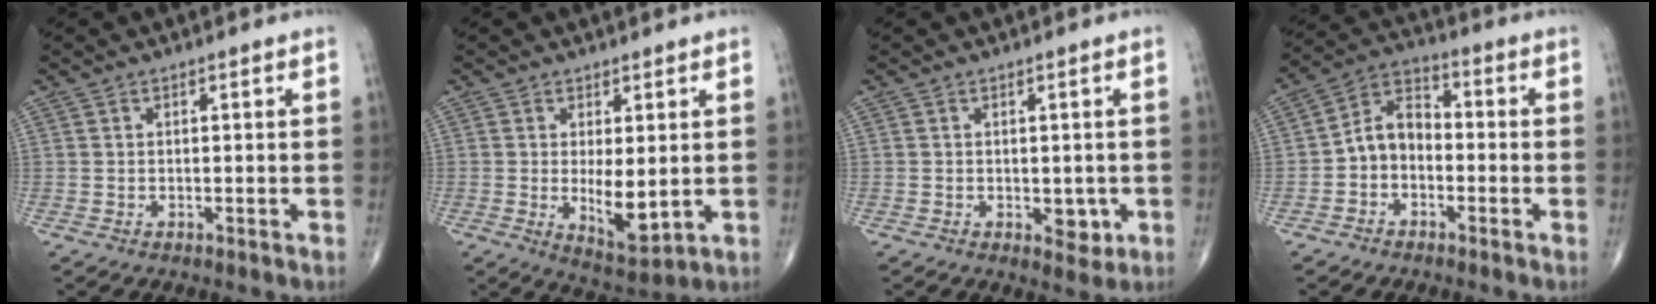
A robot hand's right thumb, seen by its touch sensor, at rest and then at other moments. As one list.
[{"total": 7.4, "force": [-0.3, 3.1, 6.8], "torque": [-0.094, -0.021, 0.007]}, {"total": 3.4, "force": [-0.7, 2.2, 2.6], "torque": [-0.009, -0.002, -0.005]}, {"total": 7.5, "force": [-1.7, 5.6, 4.8], "torque": [-0.063, 0.037, -0.049]}]